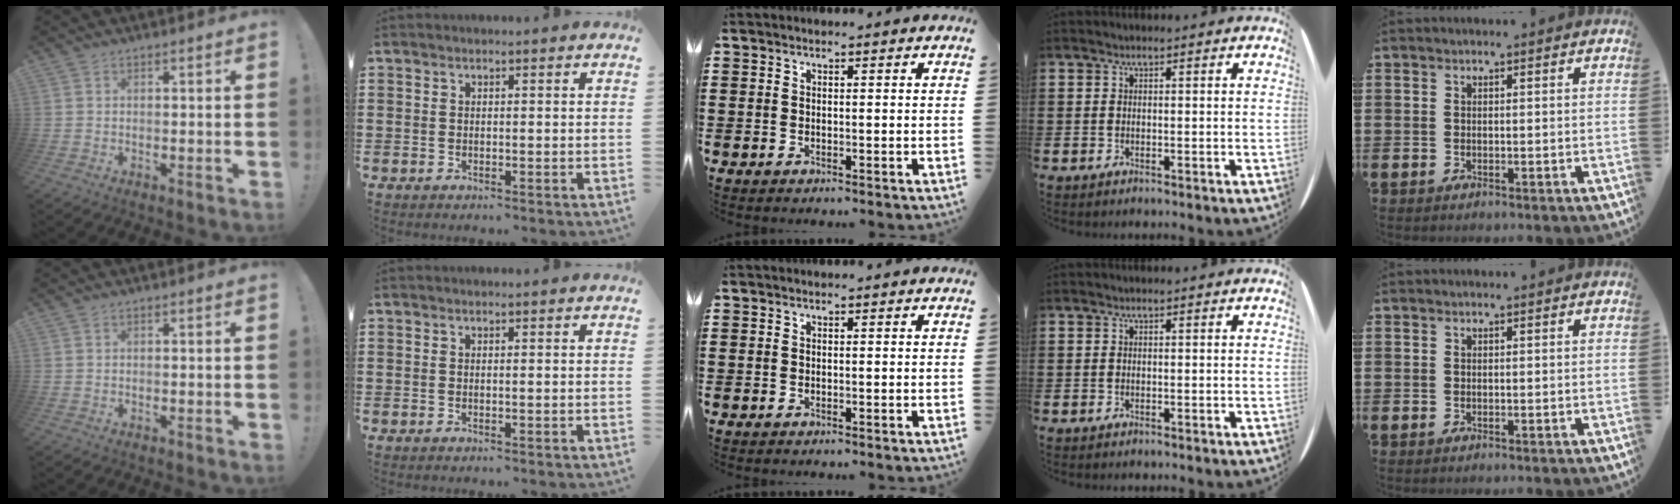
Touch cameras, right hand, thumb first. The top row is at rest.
{}